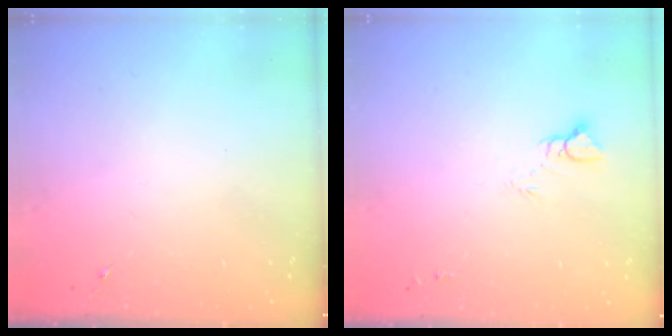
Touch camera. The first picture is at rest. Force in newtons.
{"total": 5.3, "press": 5.3, "slide": 0.5}